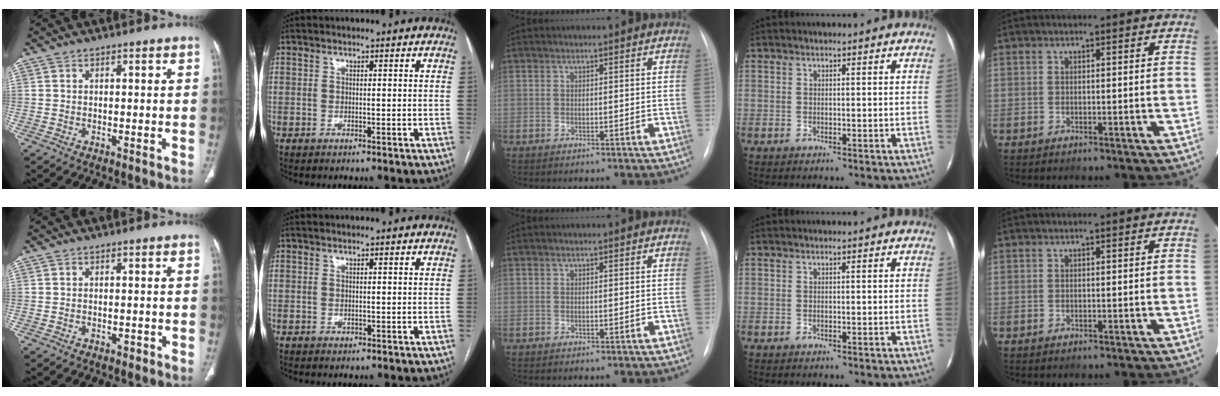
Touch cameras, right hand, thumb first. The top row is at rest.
{"thumb": {"total": 1.0, "force": [-0.6, 0.6, 0.4], "torque": [-0.008, 0.002, -0.010]}}